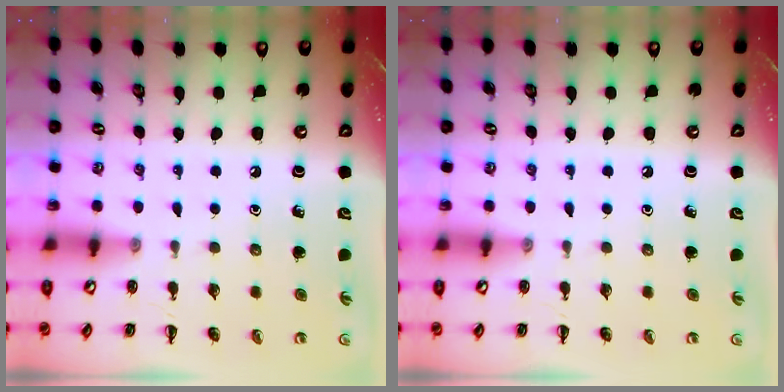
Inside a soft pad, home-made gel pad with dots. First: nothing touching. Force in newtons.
{"total": 0.0}